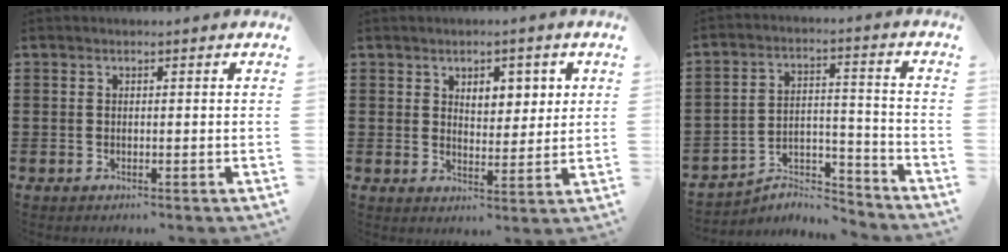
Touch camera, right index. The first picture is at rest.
{"total": 4.3, "force": [2.1, 2.6, 2.7], "torque": [-0.037, 0.002, 0.030]}
{"total": 5.0, "force": [-4.8, 1.1, 1.0], "torque": [-0.020, 0.004, -0.098]}